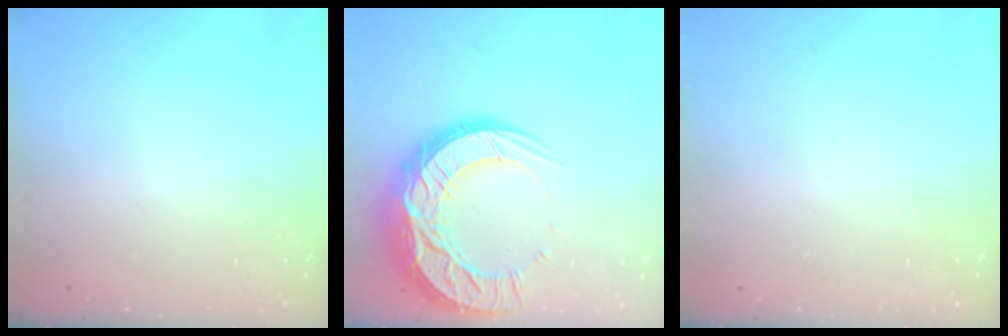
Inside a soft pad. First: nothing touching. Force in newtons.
{"total": 22.3, "press": 22.2, "slide": 1.9}
{"total": 0.0}